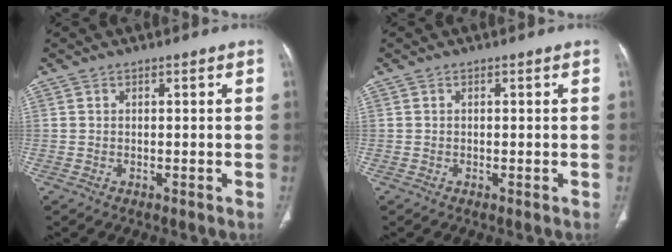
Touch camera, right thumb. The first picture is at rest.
{"total": 0.0}